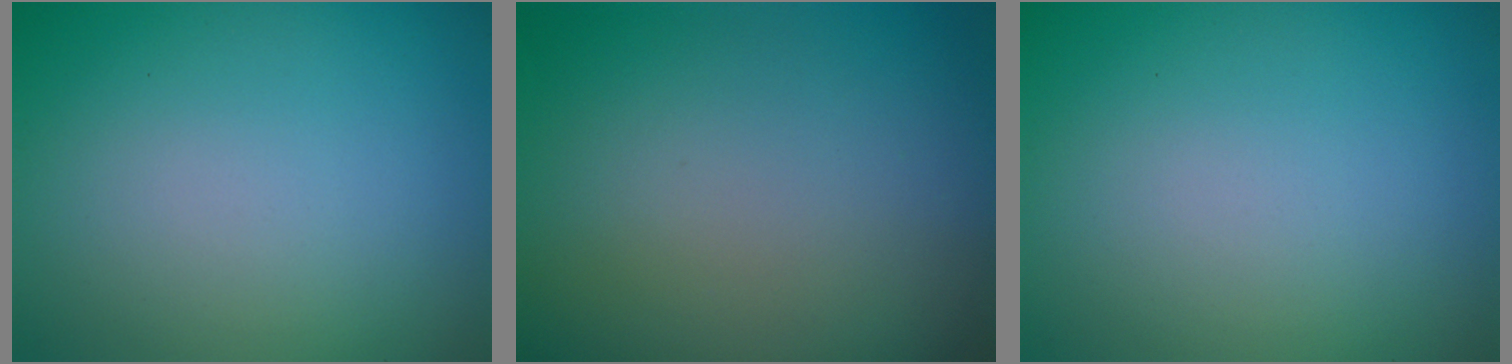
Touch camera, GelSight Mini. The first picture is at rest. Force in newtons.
{"total": 0.0}
{"total": 0.0}